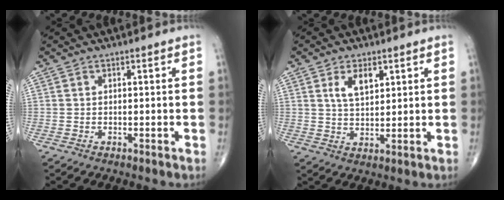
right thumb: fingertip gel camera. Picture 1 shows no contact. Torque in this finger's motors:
{"motor_torque": [-0.01, 0.01, 0.08, -0.04, 0.07]}